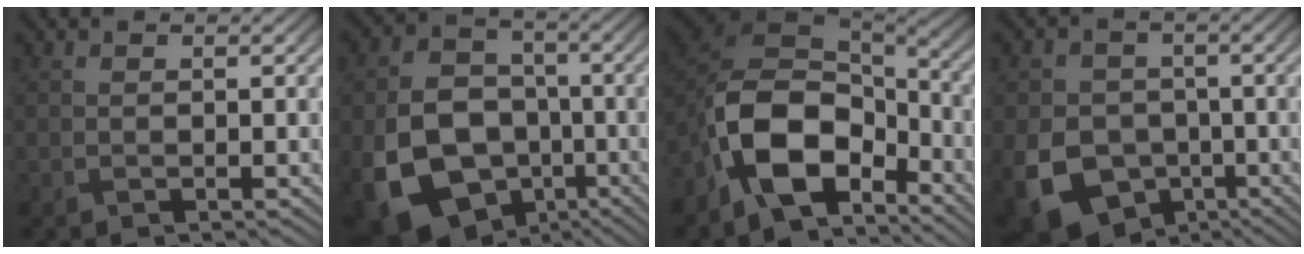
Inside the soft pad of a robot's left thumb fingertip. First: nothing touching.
{"total": 15.8, "force": [-5.7, 12.2, 8.3], "torque": [-0.190, -0.046, -0.108]}
{"total": 13.5, "force": [-6.2, 7.9, 9.0], "torque": [-0.188, -0.014, -0.133]}
{"total": 12.5, "force": [-4.5, 10.1, 5.9], "torque": [-0.142, -0.048, -0.097]}